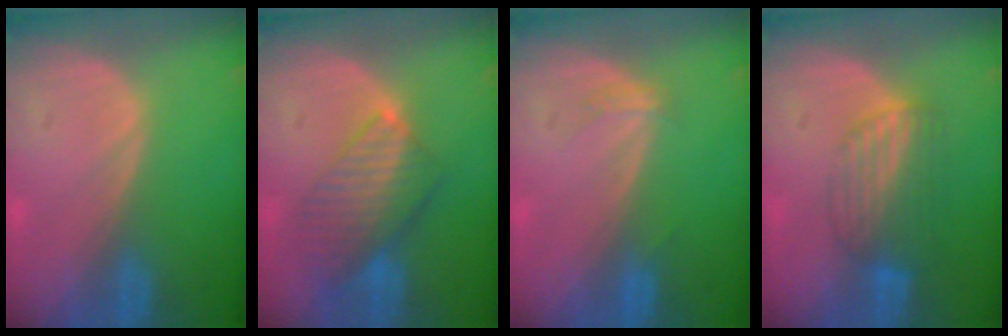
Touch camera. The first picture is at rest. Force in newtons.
{"total": 8.1, "press": 7.1, "slide": 3.9}
{"total": 1.5, "press": 1.4, "slide": 0.3}
{"total": 6.9, "press": 6.0, "slide": 3.5}